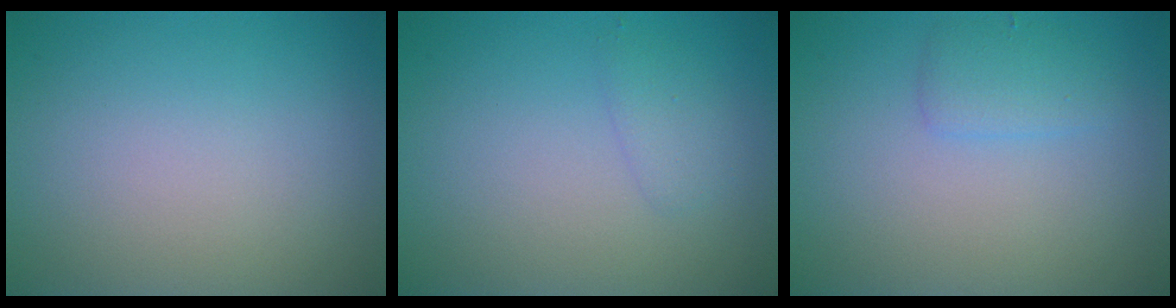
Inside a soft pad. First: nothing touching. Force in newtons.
{"total": 1.2, "press": 1.2, "slide": 0.1}
{"total": 1.7, "press": 1.7, "slide": 0.1}